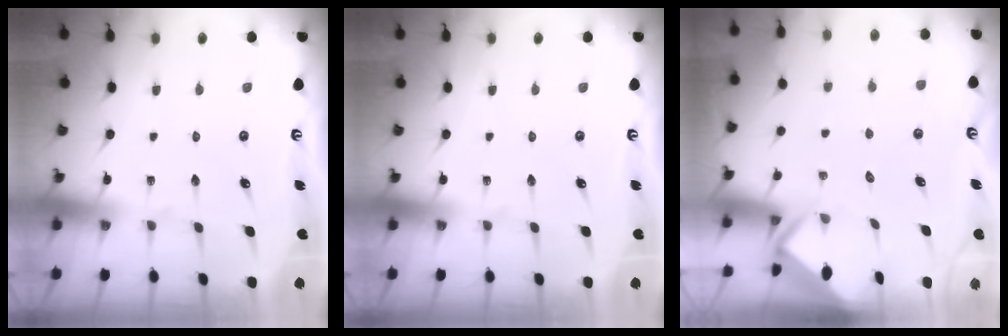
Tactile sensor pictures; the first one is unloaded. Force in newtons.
{"total": 0.0}
{"total": 2.6, "press": 2.6, "slide": 0.1}